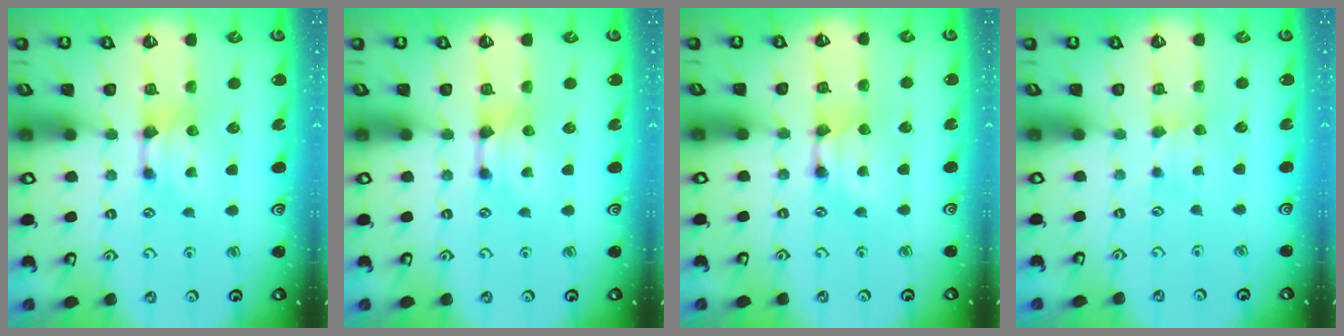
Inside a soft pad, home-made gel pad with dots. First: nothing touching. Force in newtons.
{"total": 0.0}
{"total": 1.8, "press": 1.8, "slide": 0.1}
{"total": 2.2, "press": 2.1, "slide": 0.4}